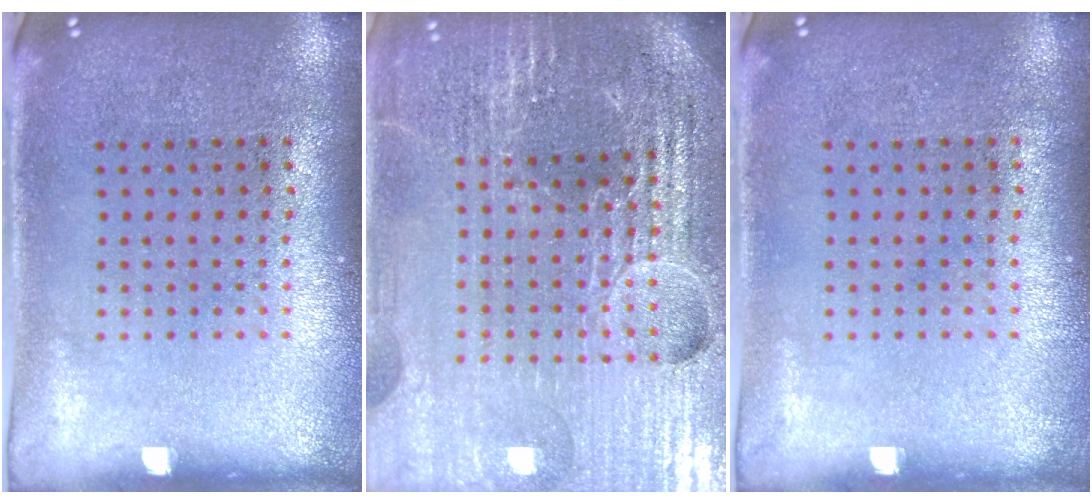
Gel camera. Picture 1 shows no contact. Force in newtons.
{"total": 6.3, "press": 5.6, "slide": 3.0}
{"total": 0.0}